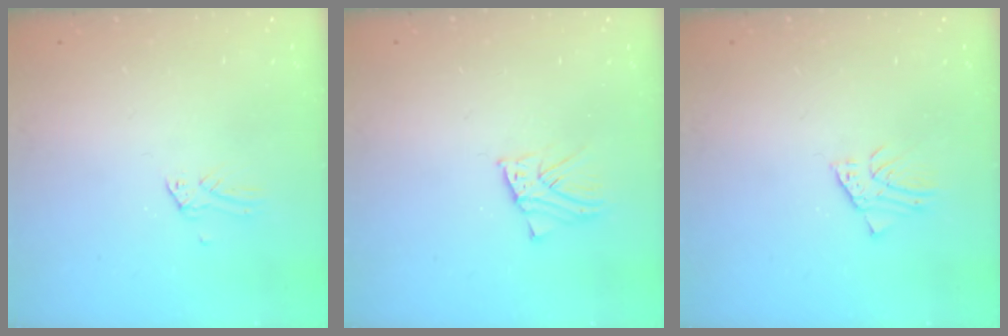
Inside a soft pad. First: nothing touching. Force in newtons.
{"total": 3.3, "press": 3.3, "slide": 0.1}
{"total": 2.1, "press": 2.1, "slide": 0.2}